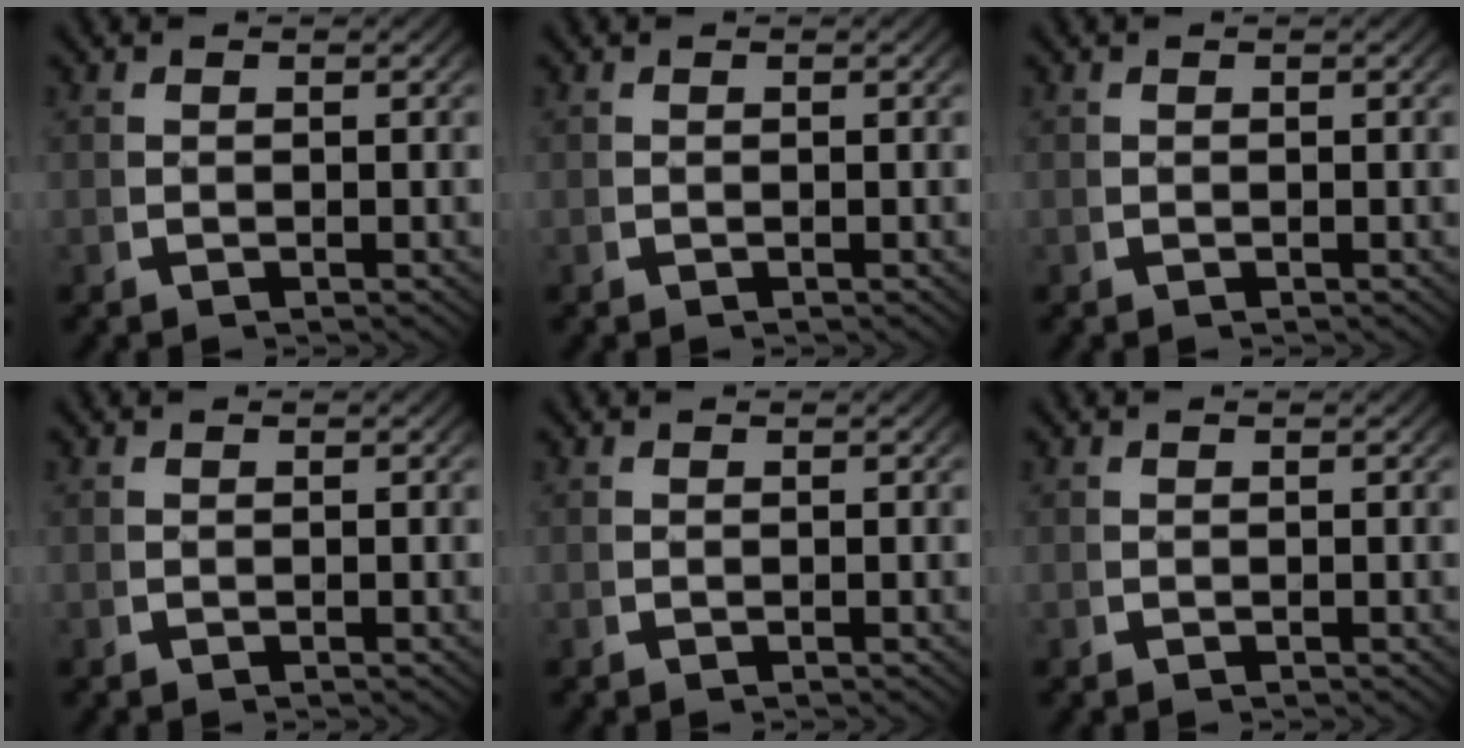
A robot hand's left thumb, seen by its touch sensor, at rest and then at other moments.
{"total": 0.0}
{"total": 0.0}
{"total": 0.0}
{"total": 0.0}
{"total": 0.0}